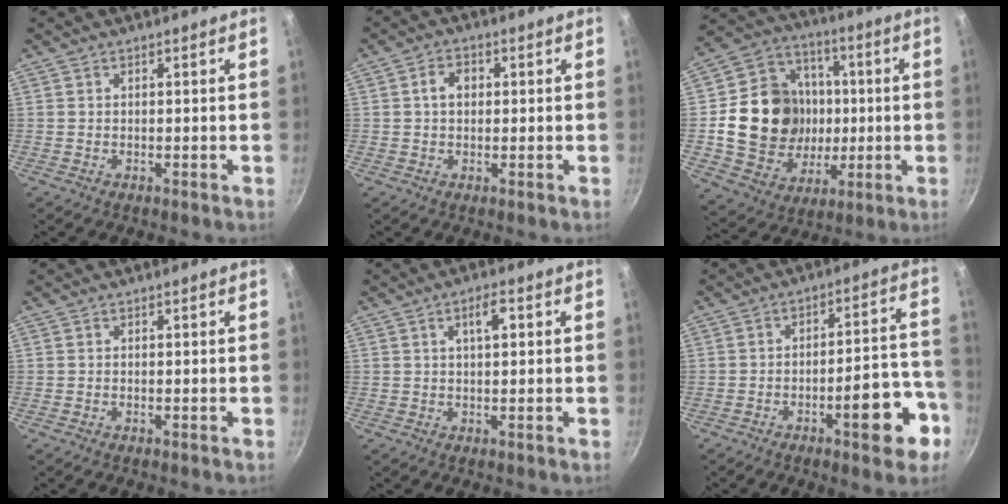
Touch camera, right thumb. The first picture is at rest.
{"total": 3.9, "force": [0.5, 2.9, 2.5], "torque": [-0.028, 0.010, 0.005]}
{"total": 20.9, "force": [-0.3, 17.9, 10.7], "torque": [-0.164, 0.025, 0.003]}
{"total": 0.0}
{"total": 4.1, "force": [1.1, 1.5, 3.7], "torque": [-0.057, 0.006, 0.014]}
{"total": 12.7, "force": [-5.9, 4.2, 10.4], "torque": [-0.112, 0.055, -0.077]}